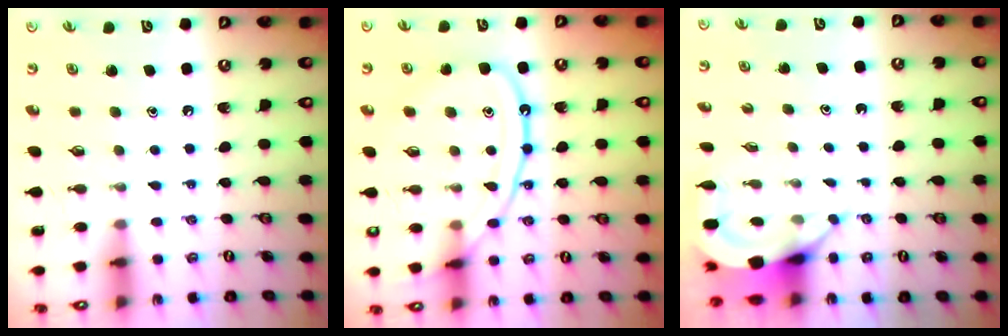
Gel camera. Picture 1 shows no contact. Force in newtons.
{"total": 12.8, "press": 12.7, "slide": 1.2}
{"total": 4.3, "press": 4.3, "slide": 0.2}